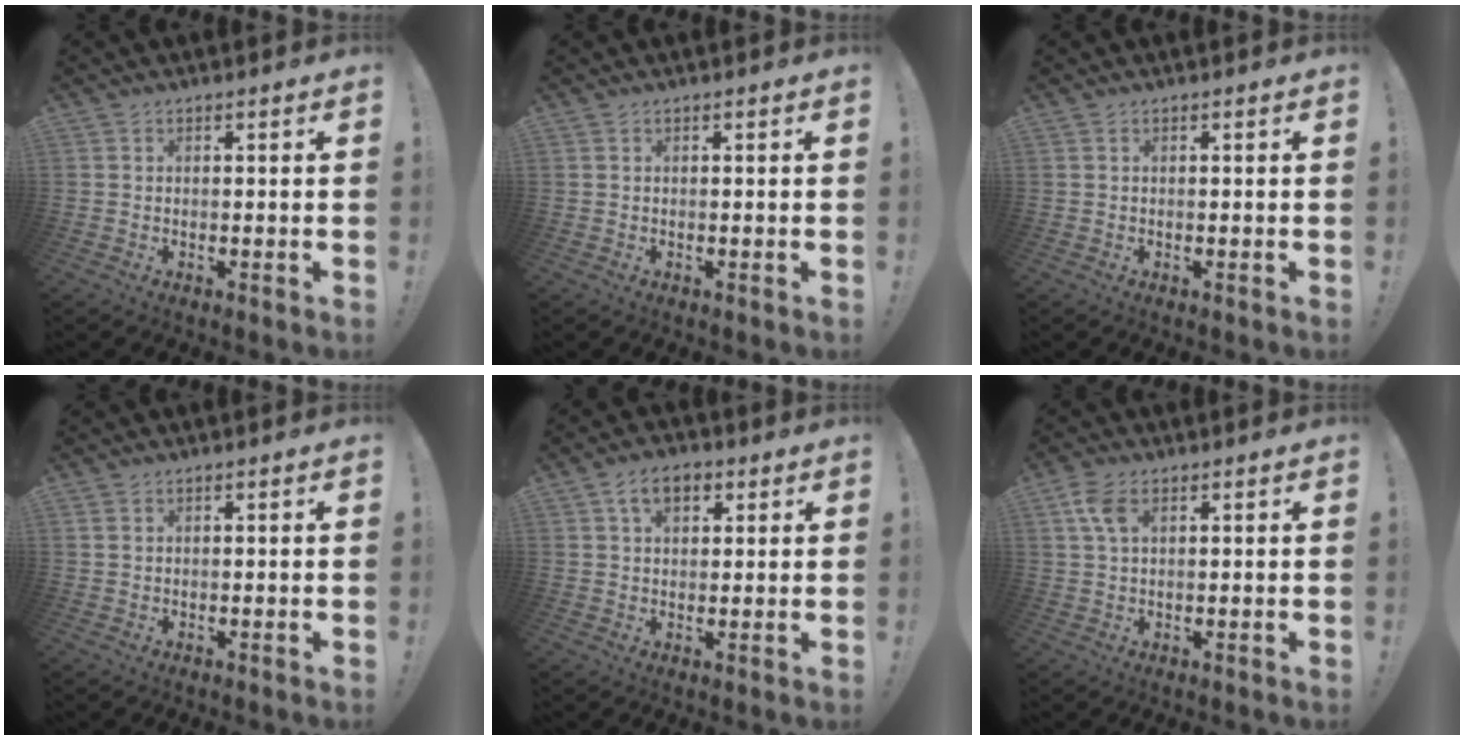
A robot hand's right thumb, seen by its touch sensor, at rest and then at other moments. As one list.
[{"total": 0.0}, {"total": 0.0}, {"total": 0.9, "force": [0.4, 0.7, 0.2], "torque": [-0.001, 0.000, 0.008]}, {"total": 7.4, "force": [3.1, 4.7, 4.7], "torque": [-0.070, 0.006, 0.056]}, {"total": 5.8, "force": [2.2, 3.1, 4.3], "torque": [-0.083, -0.003, 0.041]}]